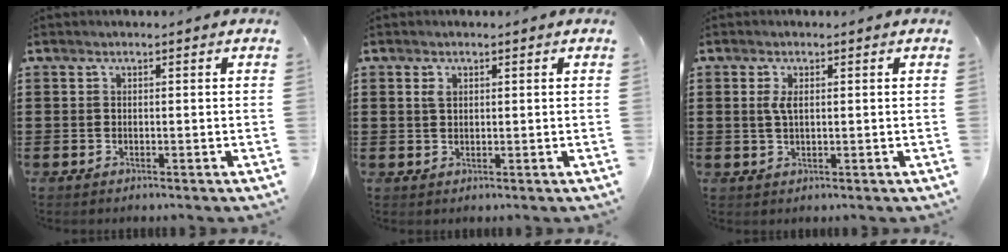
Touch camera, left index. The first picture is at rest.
{"total": 1.5, "force": [0.7, 0.8, 1.0], "torque": [-0.023, 0.005, 0.012]}
{"total": 2.5, "force": [0.6, 0.9, 2.2], "torque": [-0.055, 0.002, 0.007]}